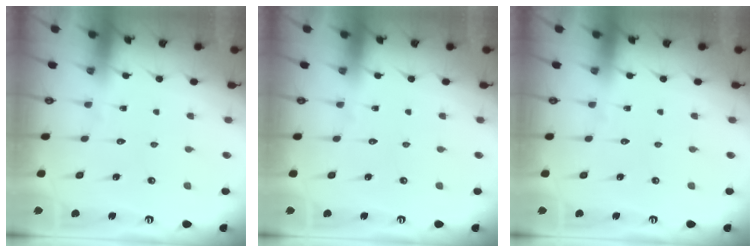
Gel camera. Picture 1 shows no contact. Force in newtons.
{"total": 0.0}
{"total": 0.0}